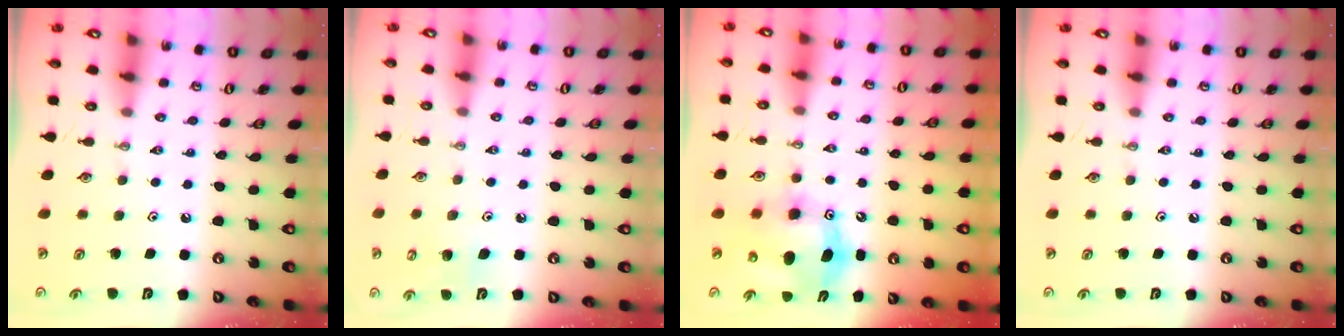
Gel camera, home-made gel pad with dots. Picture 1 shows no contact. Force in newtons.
{"total": 6.0, "press": 5.8, "slide": 1.7}
{"total": 11.1, "press": 10.8, "slide": 2.4}
{"total": 0.0}